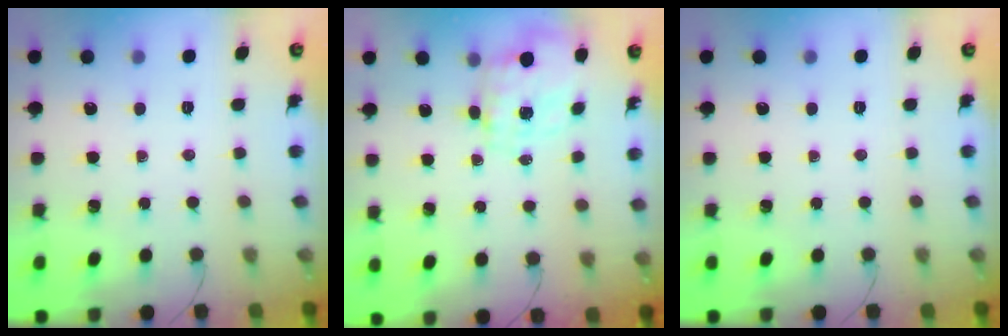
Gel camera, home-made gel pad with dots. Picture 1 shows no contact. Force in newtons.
{"total": 2.7, "press": 2.5, "slide": 1.1}
{"total": 0.0}